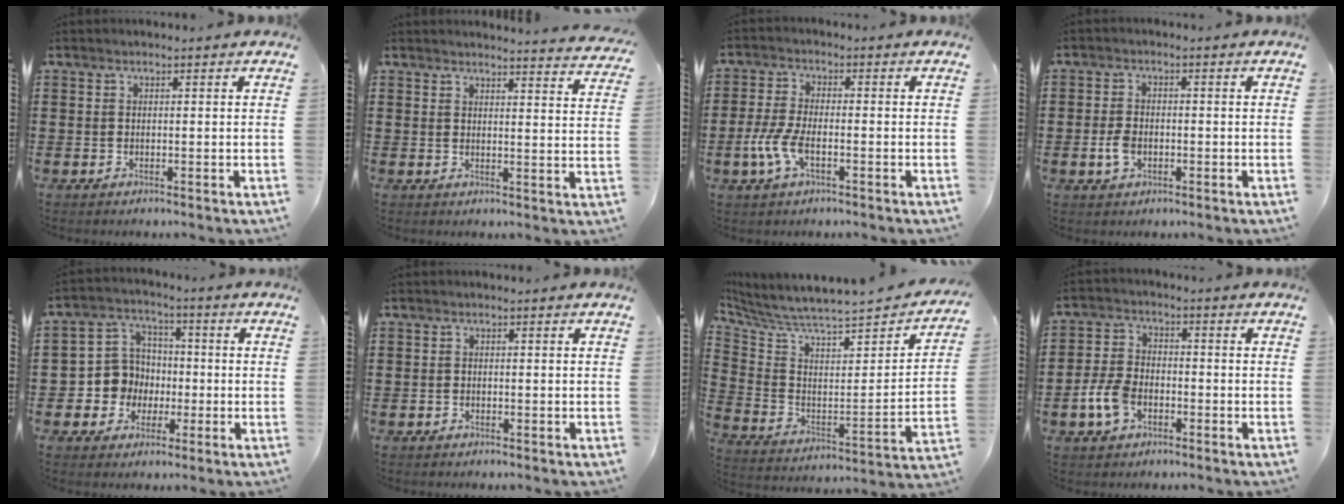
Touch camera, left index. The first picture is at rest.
{"total": 3.1, "force": [3.1, -0.4, 0.5], "torque": [-0.014, -0.020, 0.053]}
{"total": 5.9, "force": [-2.2, 2.3, 5.0], "torque": [-0.115, -0.006, -0.044]}
{"total": 3.3, "force": [-0.8, 2.1, 2.5], "torque": [-0.059, -0.002, -0.017]}
{"total": 7.1, "force": [-0.8, 7.0, 1.1], "torque": [-0.061, 0.007, -0.014]}
{"total": 0.6, "force": [-0.5, 0.3, 0.1], "torque": [-0.004, 0.000, -0.011]}
{"total": 5.2, "force": [4.7, 0.2, 2.2], "torque": [-0.073, -0.056, 0.070]}
{"total": 6.1, "force": [-2.4, 3.6, 4.2], "torque": [-0.106, 0.001, -0.051]}